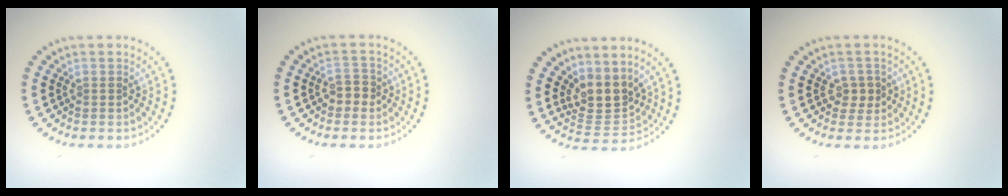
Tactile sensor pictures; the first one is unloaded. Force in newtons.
{"total": 1.9, "press": 1.8, "slide": 0.7}
{"total": 3.5, "press": 2.7, "slide": 2.3}
{"total": 1.7, "press": 1.6, "slide": 0.5}